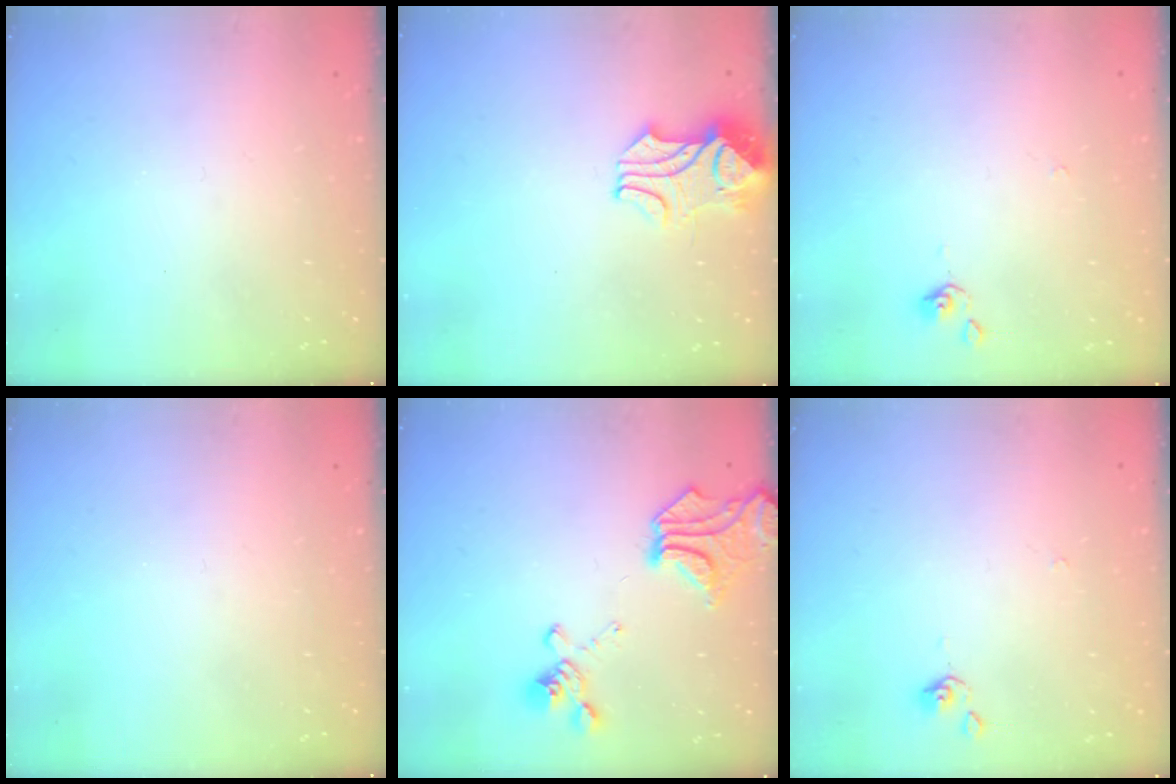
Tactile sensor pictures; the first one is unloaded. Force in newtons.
{"total": 2.4, "press": 2.2, "slide": 0.9}
{"total": 0.0}
{"total": 0.0}
{"total": 4.7, "press": 3.5, "slide": 3.1}
{"total": 0.0}